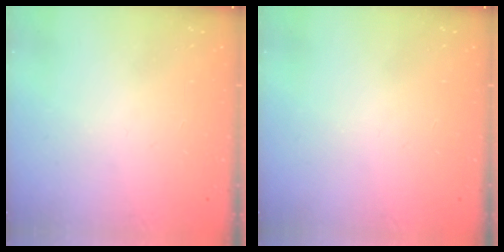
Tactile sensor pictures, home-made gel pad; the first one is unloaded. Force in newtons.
{"total": 0.0}